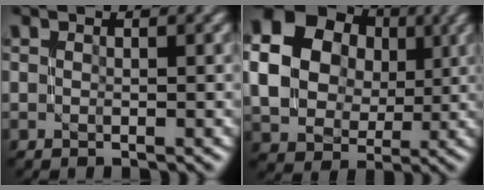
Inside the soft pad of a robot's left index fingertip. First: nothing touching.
{"total": 14.0, "force": [3.1, 12.0, 6.6], "torque": [-0.167, 0.031, 0.049]}